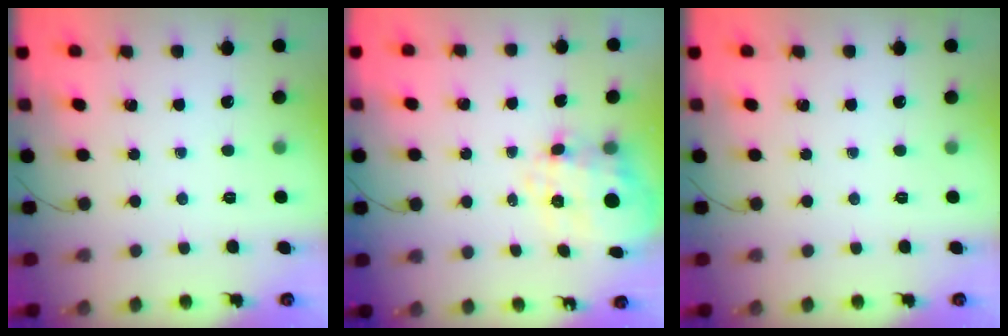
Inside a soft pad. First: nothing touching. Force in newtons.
{"total": 9.6, "press": 9.5, "slide": 1.6}
{"total": 0.0}